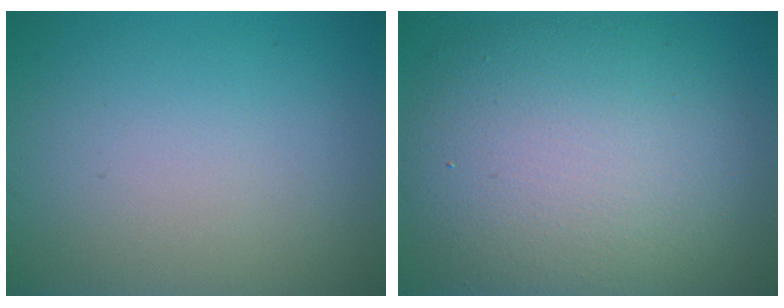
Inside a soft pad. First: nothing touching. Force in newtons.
{"total": 11.4, "press": 11.4, "slide": 0.8}